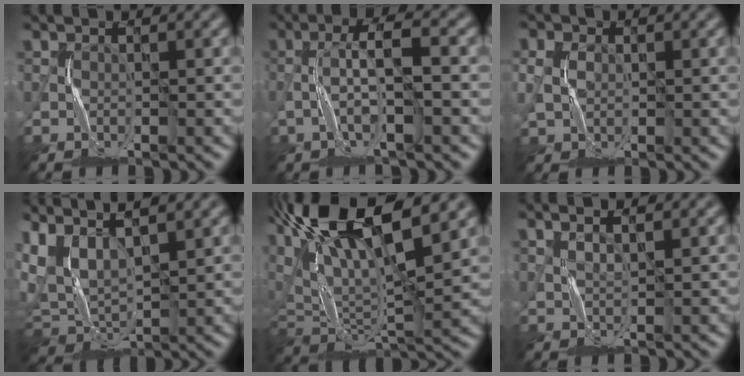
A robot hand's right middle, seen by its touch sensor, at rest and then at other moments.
{"total": 3.8, "force": [-0.7, 0.8, 3.7], "torque": [-0.074, 0.013, -0.021]}
{"total": 3.5, "force": [0.8, 3.0, 1.7], "torque": [-0.035, 0.007, 0.004]}
{"total": 6.0, "force": [3.8, 2.4, 3.9], "torque": [-0.100, 0.004, 0.072]}
{"total": 14.8, "force": [8.7, 5.2, 10.8], "torque": [-0.220, 0.026, 0.164]}
{"total": 1.8, "force": [1.6, 0.3, 0.9], "torque": [-0.009, -0.003, 0.015]}